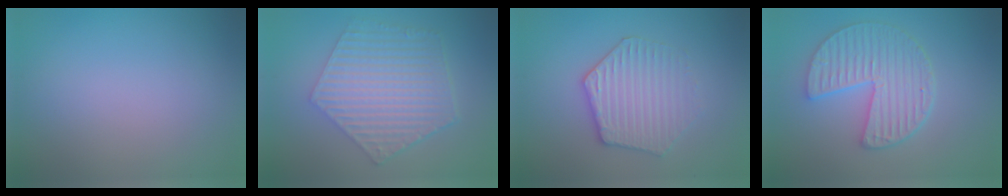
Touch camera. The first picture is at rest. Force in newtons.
{"total": 6.8, "press": 4.8, "slide": 4.7}
{"total": 3.6, "press": 3.6, "slide": 0.6}
{"total": 5.2, "press": 4.4, "slide": 2.8}